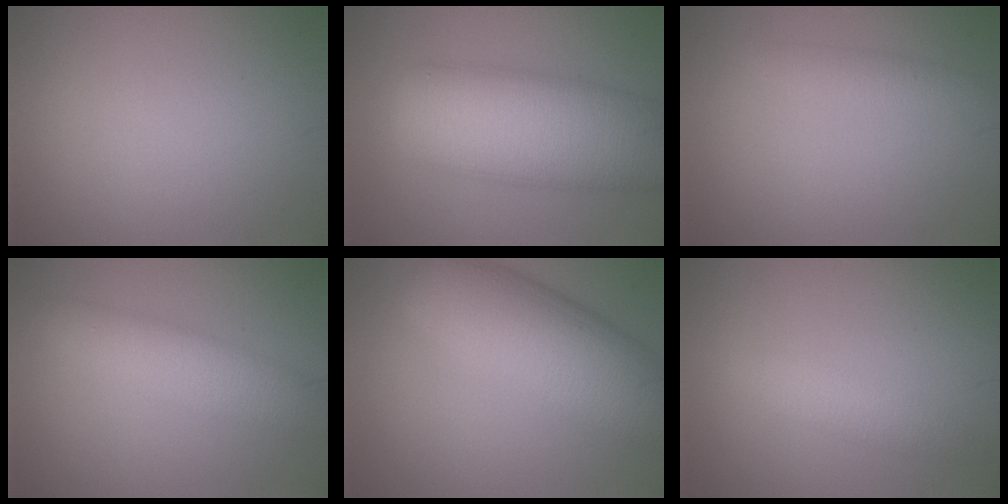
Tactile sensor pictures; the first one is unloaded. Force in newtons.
{"total": 12.1, "press": 12.1, "slide": 0.4}
{"total": 1.4, "press": 1.4, "slide": 0.1}
{"total": 4.2, "press": 4.2, "slide": 0.1}
{"total": 10.1, "press": 10.1, "slide": 0.4}
{"total": 2.6, "press": 2.6, "slide": 0.2}